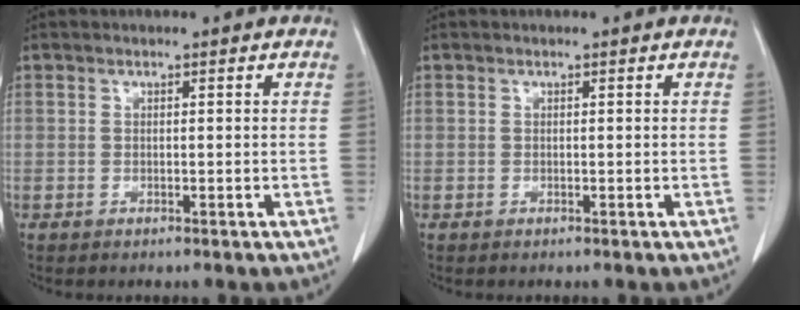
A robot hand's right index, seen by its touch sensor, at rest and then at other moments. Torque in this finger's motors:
{"motor_torque": [-0.01, -0.01, 0.02, 0.00]}